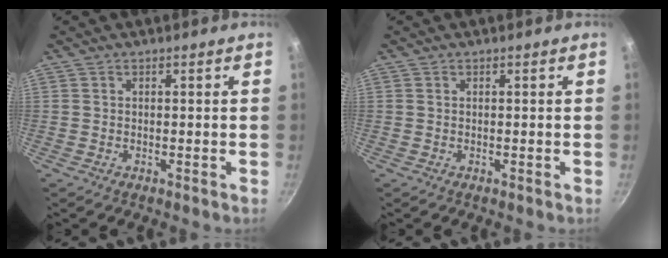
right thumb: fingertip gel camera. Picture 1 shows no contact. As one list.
[{"total": 0.0}]